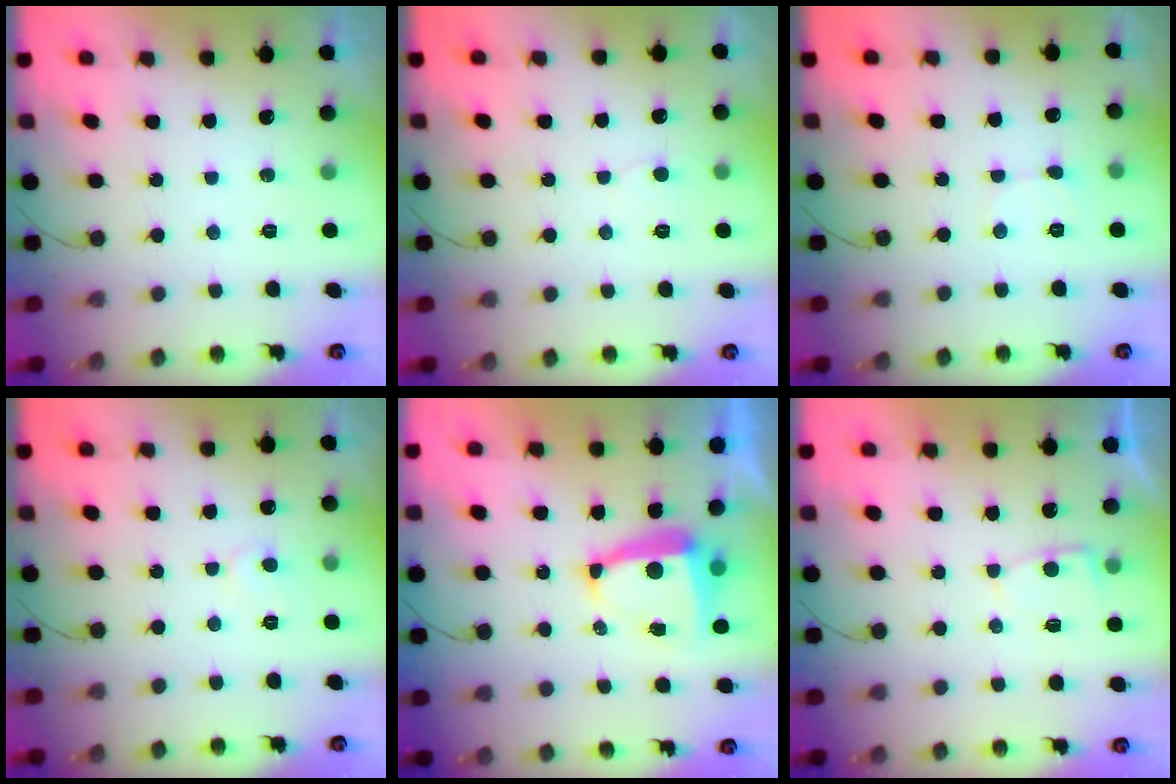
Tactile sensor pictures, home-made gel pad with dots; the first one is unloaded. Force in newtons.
{"total": 5.4, "press": 5.4, "slide": 0.5}
{"total": 2.9, "press": 2.9, "slide": 0.3}
{"total": 4.6, "press": 4.6, "slide": 0.5}
{"total": 6.8, "press": 6.8, "slide": 0.6}
{"total": 2.7, "press": 2.7, "slide": 0.4}